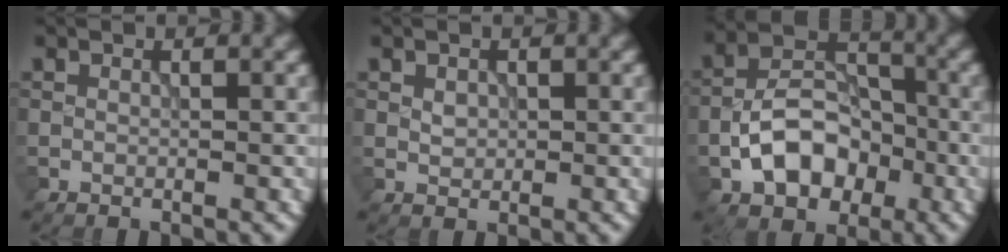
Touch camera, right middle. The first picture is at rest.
{"total": 1.1, "force": [0.2, 0.9, 0.6], "torque": [-0.010, -0.001, 0.006]}
{"total": 7.0, "force": [-2.6, 4.7, 4.5], "torque": [-0.074, 0.005, -0.048]}